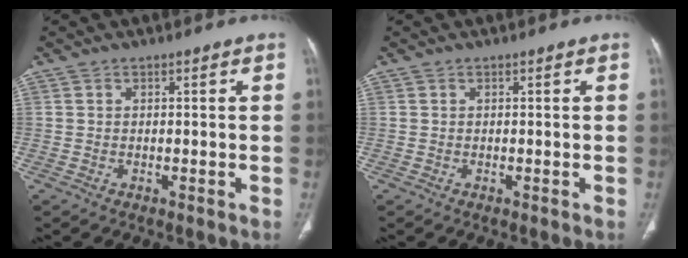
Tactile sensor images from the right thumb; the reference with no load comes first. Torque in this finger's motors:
{"motor_torque": [-0.02, 0.02, -0.22, 0.03, 0.02]}